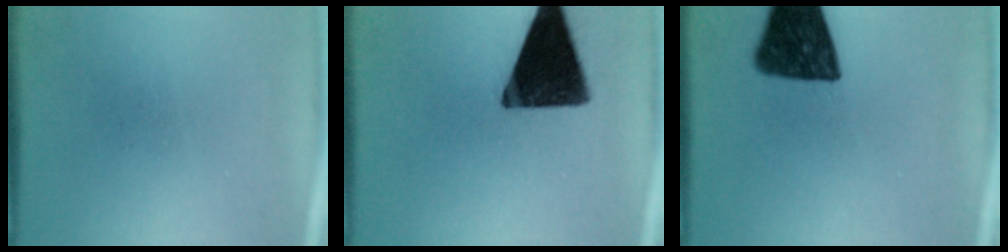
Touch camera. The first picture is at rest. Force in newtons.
{"total": 16.3}
{"total": 13.9}